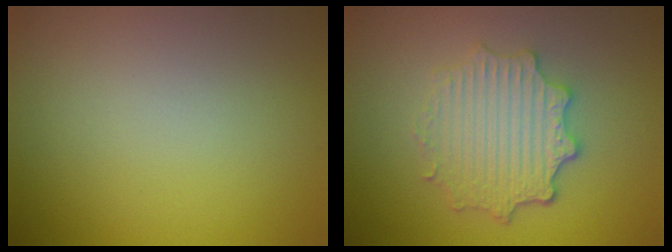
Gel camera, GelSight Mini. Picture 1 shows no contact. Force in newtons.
{"total": 4.7, "press": 3.7, "slide": 2.9}